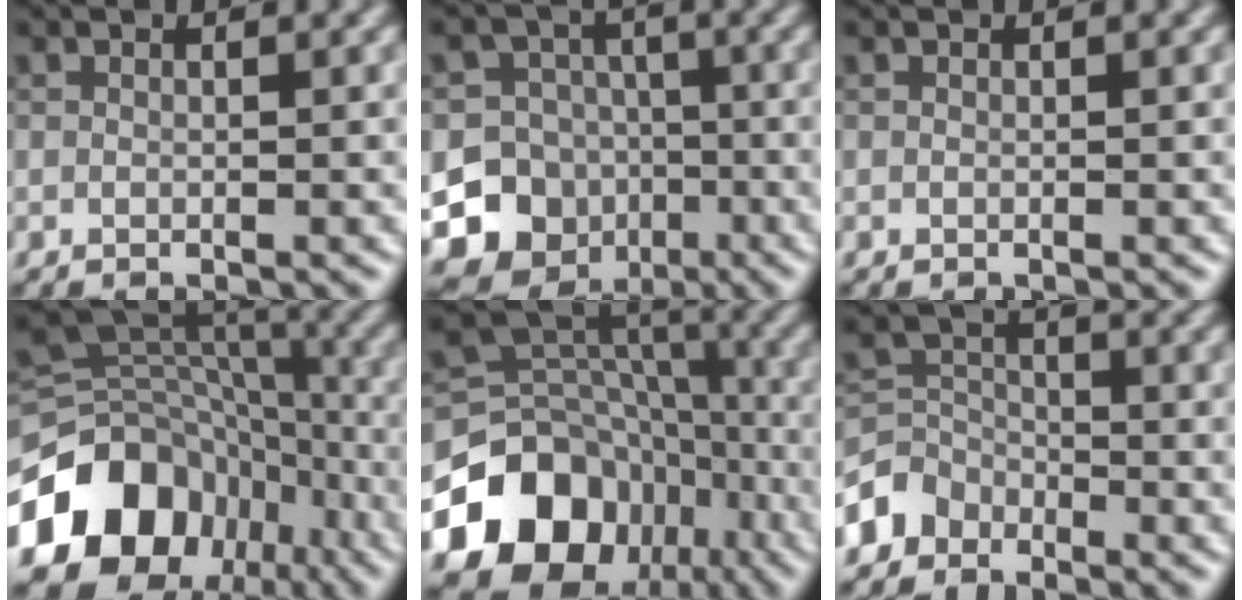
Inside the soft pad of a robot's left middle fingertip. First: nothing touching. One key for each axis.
{"total": 18.8, "fx": -7.9, "fy": 16.8, "fz": 2.9, "tx": -0.076, "ty": -0.050, "tz": -0.136}
{"total": 0.0}
{"total": 15.2, "fx": -7.7, "fy": 11.7, "fz": 6.1, "tx": -0.135, "ty": 0.005, "tz": -0.122}
{"total": 14.8, "fx": -7.6, "fy": 11.3, "fz": 5.8, "tx": -0.125, "ty": 0.004, "tz": -0.121}
{"total": 2.8, "fx": -2.1, "fy": 1.9, "fz": 0.1, "tx": 0.002, "ty": 0.011, "tz": -0.050}